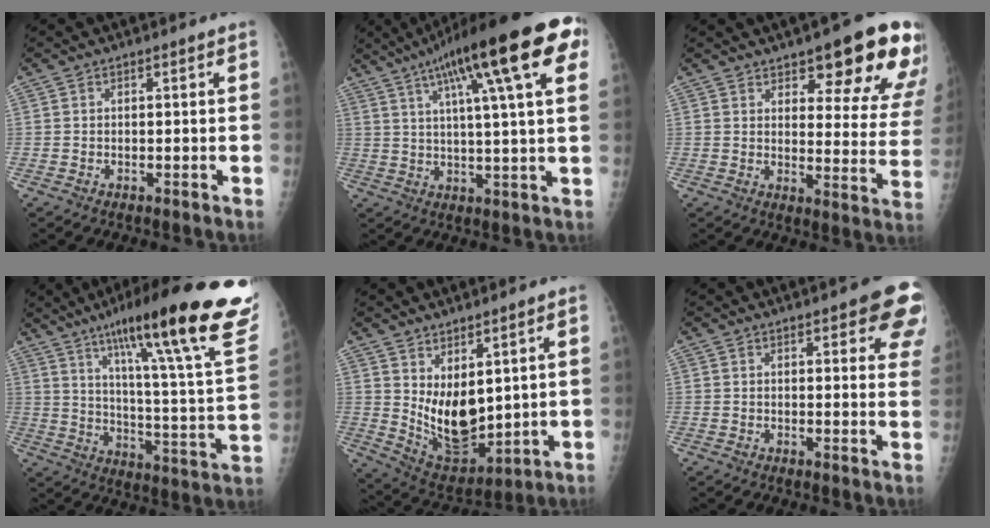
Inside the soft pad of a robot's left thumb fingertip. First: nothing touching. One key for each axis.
{"total": 22.4, "fx": 10.3, "fy": 4.3, "fz": 19.4, "tx": -0.291, "ty": 0.010, "tz": 0.148}
{"total": 18.8, "fx": 11.7, "fy": 6.1, "fz": 13.5, "tx": -0.122, "ty": -0.056, "tz": 0.146}
{"total": 32.0, "fx": 20.1, "fy": 4.0, "fz": 24.6, "tx": -0.311, "ty": -0.066, "tz": 0.293}
{"total": 12.2, "fx": 3.4, "fy": 6.6, "fz": 9.7, "tx": -0.133, "ty": -0.044, "tz": 0.086}
{"total": 11.1, "fx": 6.9, "fy": 3.5, "fz": 8.0, "tx": -0.064, "ty": -0.026, "tz": 0.071}